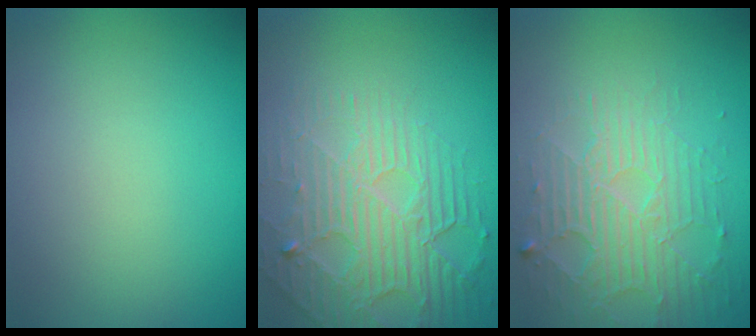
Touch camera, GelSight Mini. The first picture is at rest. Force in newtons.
{"total": 4.4, "press": 4.0, "slide": 1.7}
{"total": 3.9, "press": 3.4, "slide": 1.9}